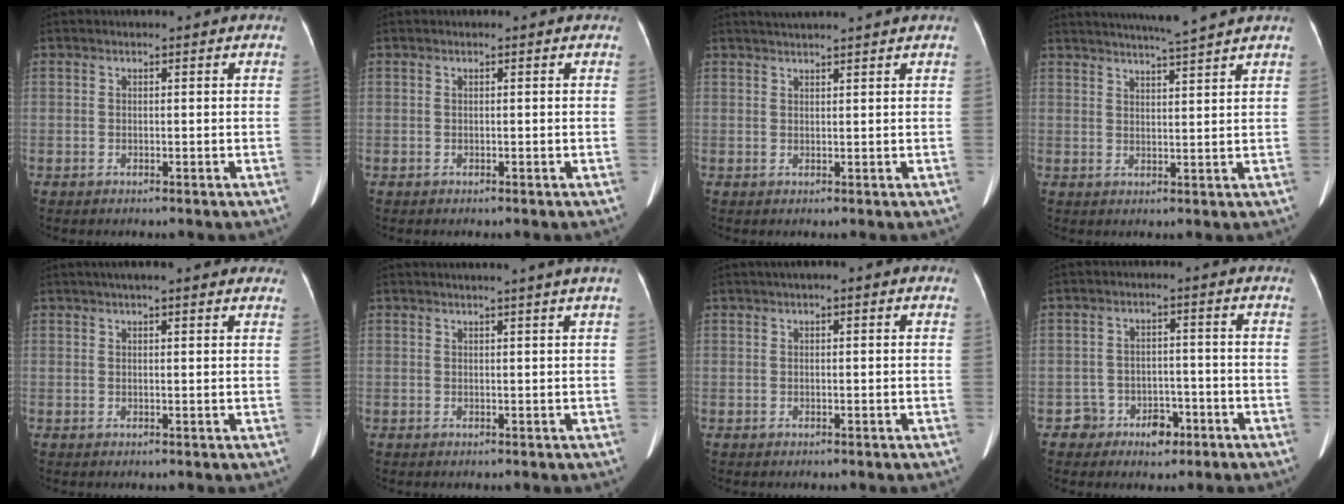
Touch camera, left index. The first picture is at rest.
{"total": 0.0}
{"total": 4.8, "force": [4.3, -0.9, 2.0], "torque": [-0.027, 0.027, 0.059]}
{"total": 8.1, "force": [7.2, -1.5, 3.3], "torque": [-0.053, 0.004, 0.102]}
{"total": 8.7, "force": [6.8, 1.6, 5.2], "torque": [-0.060, 0.023, 0.081]}
{"total": 2.8, "force": [2.2, -0.9, 1.5], "torque": [-0.018, 0.002, 0.027]}
{"total": 2.3, "force": [1.0, 0.5, 2.0], "torque": [-0.028, 0.014, 0.011]}
{"total": 4.6, "force": [-2.8, 3.4, 1.1], "torque": [-0.004, 0.007, -0.033]}